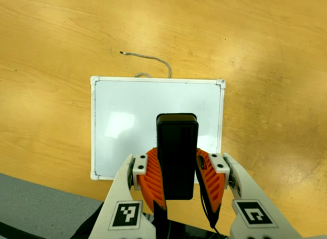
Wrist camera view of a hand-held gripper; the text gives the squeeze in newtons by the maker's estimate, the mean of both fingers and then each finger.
{"total": 9.0, "left": 7.6, "right": 10.5}